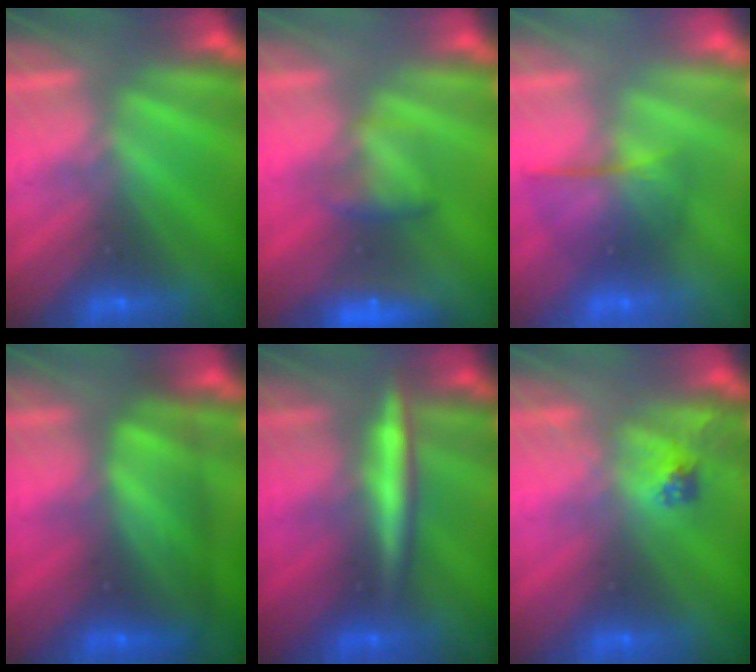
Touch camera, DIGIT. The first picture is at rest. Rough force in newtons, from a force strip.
{"total": 6.9}
{"total": 2.2}
{"total": 7.5}
{"total": 2.8}
{"total": 2.4}